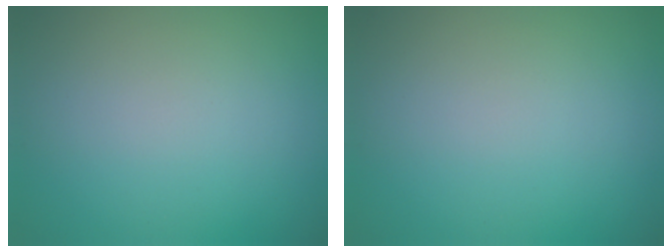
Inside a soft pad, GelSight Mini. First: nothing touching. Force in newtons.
{"total": 0.0}